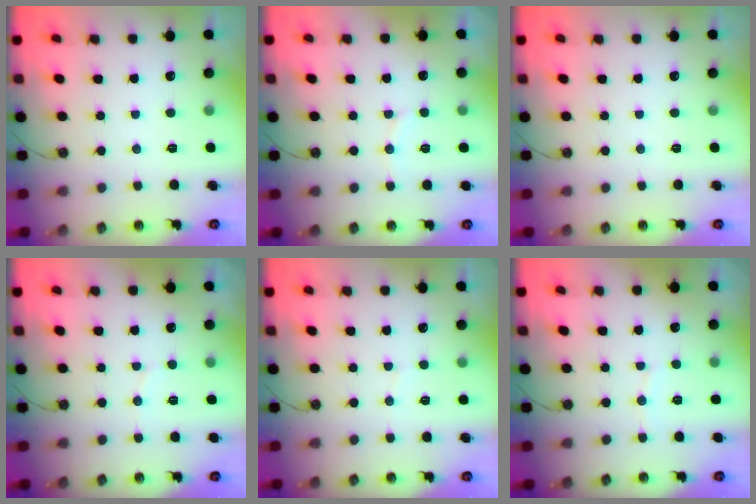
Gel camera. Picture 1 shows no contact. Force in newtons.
{"total": 5.1, "press": 4.9, "slide": 1.2}
{"total": 0.0}
{"total": 2.2, "press": 2.0, "slide": 0.9}
{"total": 3.0, "press": 2.9, "slide": 0.3}
{"total": 3.5, "press": 3.5, "slide": 0.4}